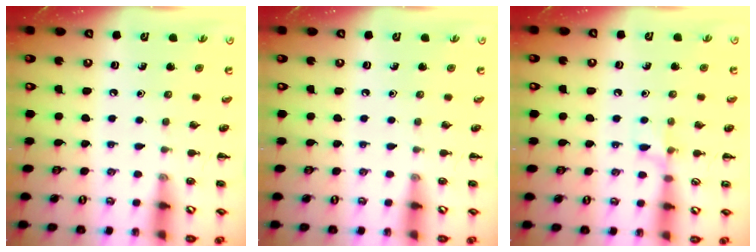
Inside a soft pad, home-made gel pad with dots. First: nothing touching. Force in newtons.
{"total": 0.0}
{"total": 6.4, "press": 6.1, "slide": 1.9}